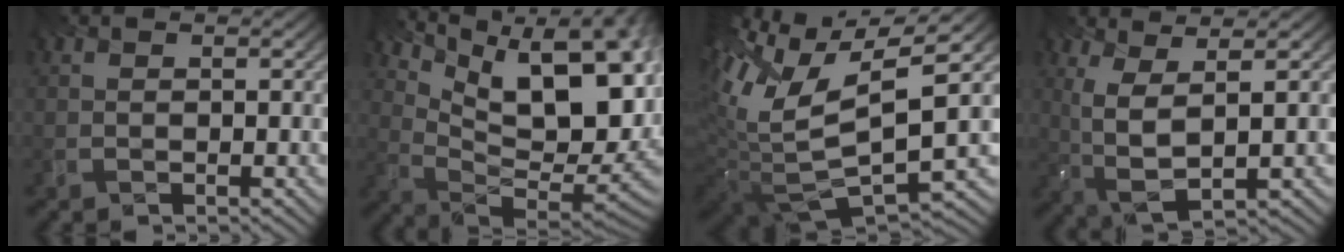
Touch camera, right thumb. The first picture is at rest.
{"total": 13.9, "force": [4.2, 7.5, 11.0], "torque": [-0.183, 0.003, 0.107]}
{"total": 12.8, "force": [1.2, 5.8, 11.3], "torque": [-0.269, -0.023, 0.064]}
{"total": 6.4, "force": [0.6, 2.4, 5.9], "torque": [-0.183, -0.013, 0.046]}